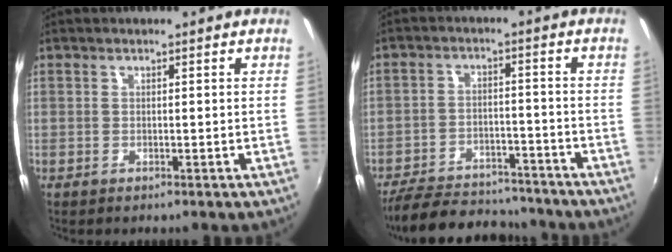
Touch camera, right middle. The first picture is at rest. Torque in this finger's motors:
{"motor_torque": [0.30, -0.80, -0.23, -0.06]}